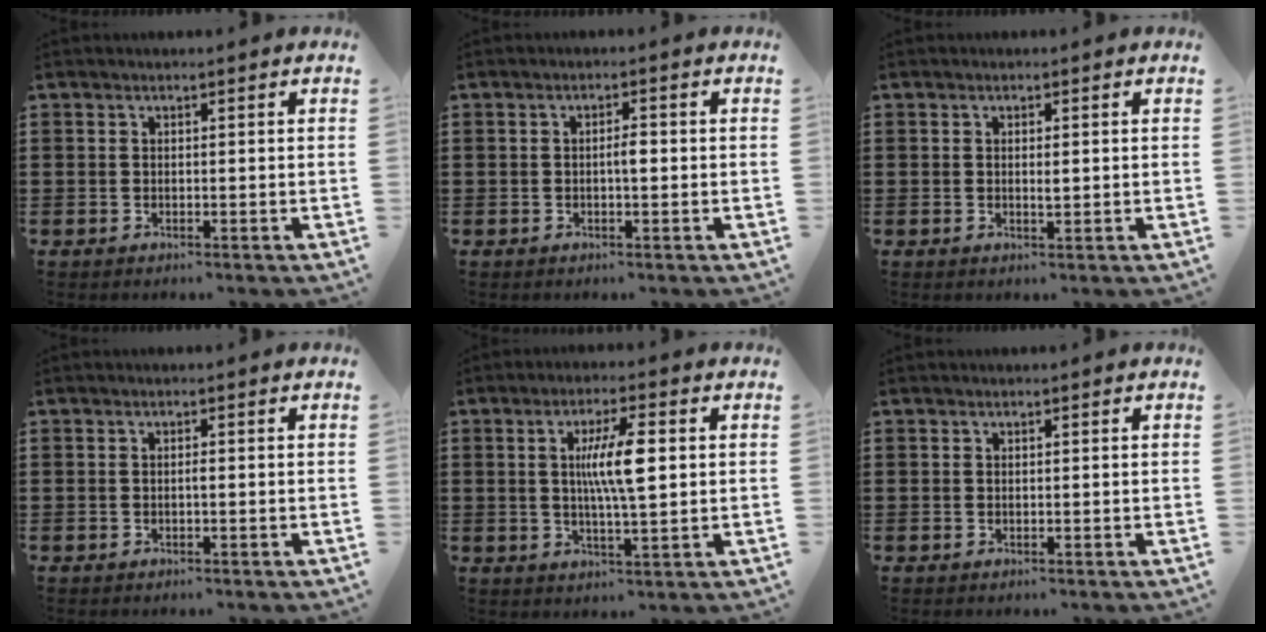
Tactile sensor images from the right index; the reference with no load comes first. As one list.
[{"total": 2.0, "force": [-0.2, 0.5, 1.9], "torque": [-0.036, 0.003, -0.005]}, {"total": 1.4, "force": [0.0, 0.3, 1.4], "torque": [-0.025, 0.000, 0.000]}, {"total": 0.5, "force": [-0.1, 0.0, 0.5], "torque": [-0.010, -0.002, -0.003]}, {"total": 8.0, "force": [1.2, 1.4, 7.8], "torque": [-0.147, 0.004, 0.017]}, {"total": 0.0}]